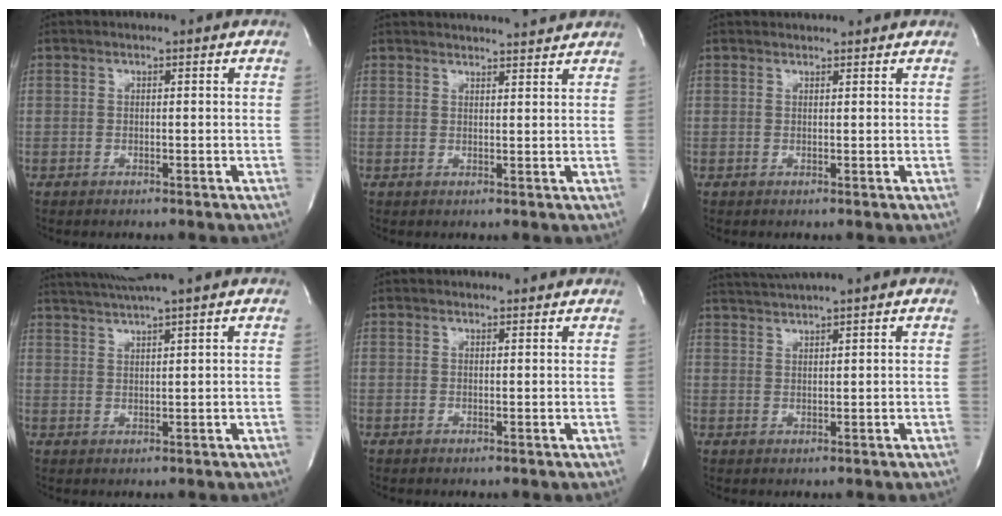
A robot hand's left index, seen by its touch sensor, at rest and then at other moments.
{"total": 8.6, "force": [8.4, 0.4, 1.7], "torque": [-0.023, 0.010, 0.098]}
{"total": 1.9, "force": [1.9, 0.3, 0.0], "torque": [-0.009, 0.013, 0.027]}
{"total": 6.4, "force": [5.5, -1.7, 2.7], "torque": [-0.051, 0.012, 0.094]}
{"total": 3.6, "force": [3.5, 0.8, 0.6], "torque": [-0.010, 0.011, 0.035]}
{"total": 4.5, "force": [4.0, -1.5, 1.3], "torque": [-0.023, 0.010, 0.075]}